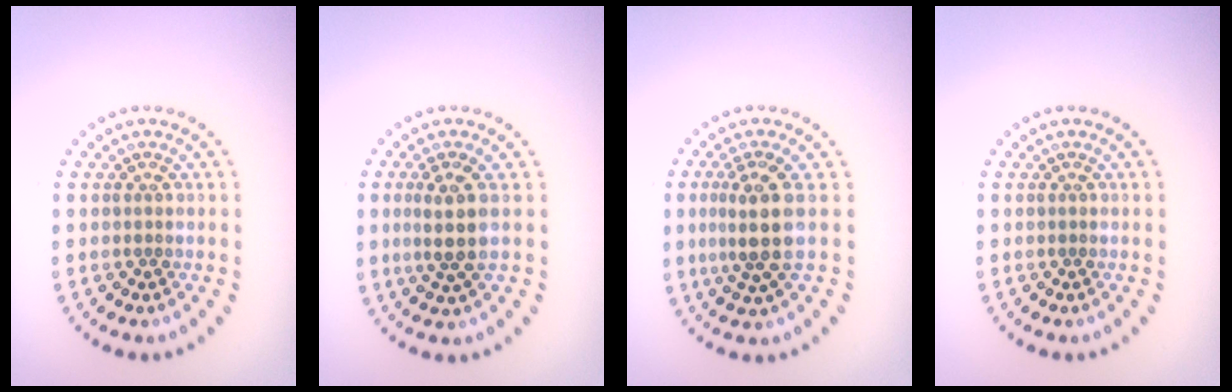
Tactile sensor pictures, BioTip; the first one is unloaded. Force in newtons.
{"total": 3.0, "press": 2.6, "slide": 1.5}
{"total": 3.8, "press": 3.1, "slide": 2.1}
{"total": 0.0}